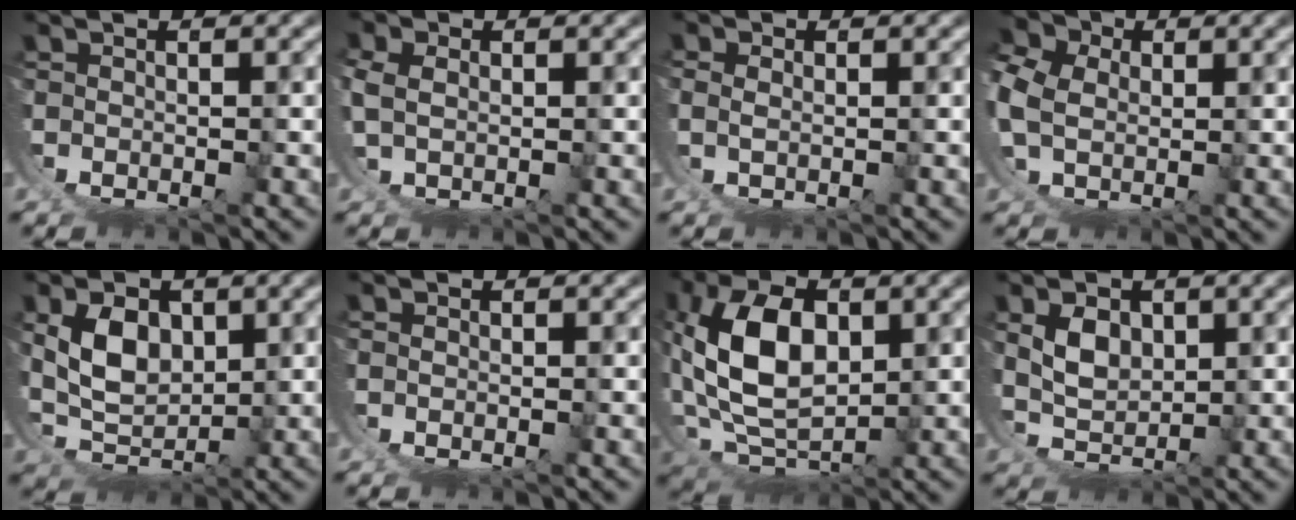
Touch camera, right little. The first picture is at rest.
{"total": 2.5, "force": [1.7, 1.5, 1.1], "torque": [-0.040, 0.002, 0.028]}
{"total": 1.3, "force": [1.0, 0.2, 0.8], "torque": [-0.021, 0.002, 0.017]}
{"total": 8.8, "force": [4.6, 6.1, 4.4], "torque": [-0.097, 0.024, 0.055]}
{"total": 4.9, "force": [3.2, 2.0, 3.1], "torque": [-0.069, -0.017, 0.071]}
{"total": 0.0}
{"total": 9.3, "force": [2.8, 5.3, 7.1], "torque": [-0.181, -0.037, 0.078]}
{"total": 3.6, "force": [3.2, 0.5, 1.6], "torque": [-0.029, -0.010, 0.072]}